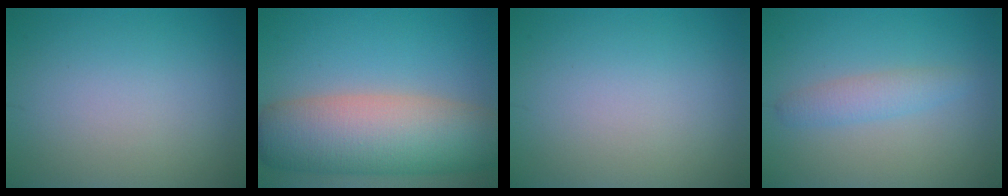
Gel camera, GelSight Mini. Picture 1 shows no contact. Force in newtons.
{"total": 10.8, "press": 10.8, "slide": 1.0}
{"total": 0.0}
{"total": 2.1, "press": 2.1, "slide": 0.2}